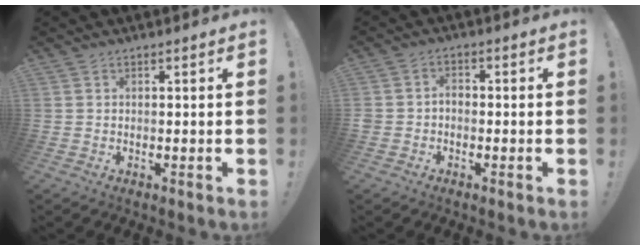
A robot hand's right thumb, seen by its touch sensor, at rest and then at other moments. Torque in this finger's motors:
{"motor_torque": [0.25, 0.05, 0.44, -0.20, 0.00]}